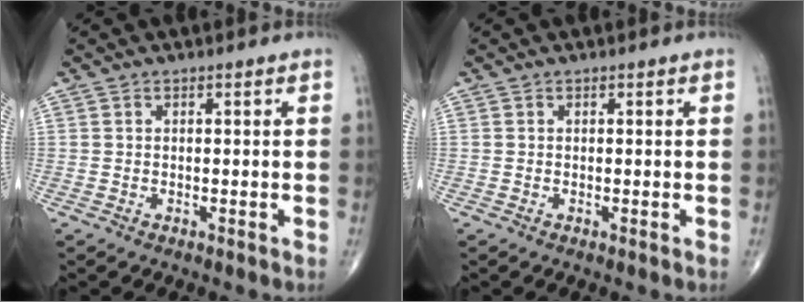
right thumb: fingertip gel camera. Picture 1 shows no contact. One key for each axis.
{"total": 0.0}